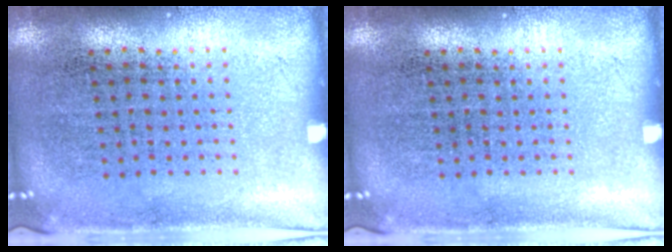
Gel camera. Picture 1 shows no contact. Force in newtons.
{"total": 0.0}